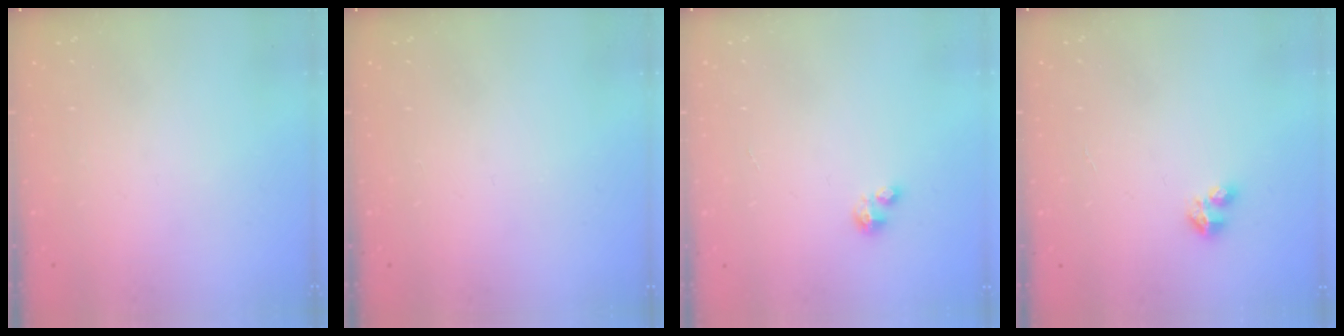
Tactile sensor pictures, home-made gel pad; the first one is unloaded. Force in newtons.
{"total": 0.0}
{"total": 1.7, "press": 1.7, "slide": 0.4}
{"total": 3.2, "press": 3.2, "slide": 0.3}